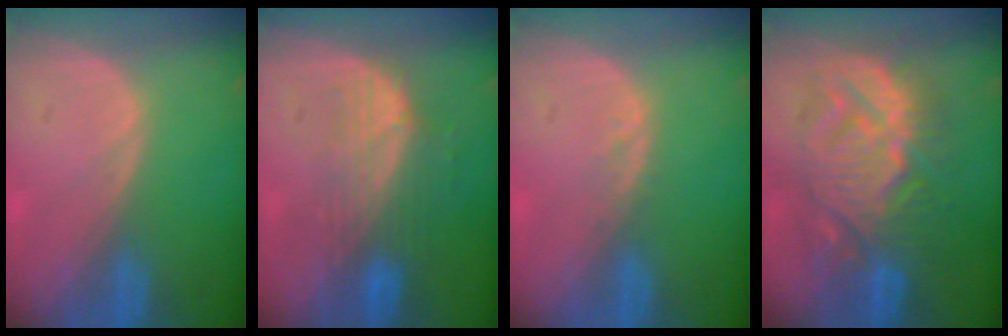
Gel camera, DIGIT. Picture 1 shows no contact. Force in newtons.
{"total": 7.6, "press": 6.8, "slide": 3.3}
{"total": 1.0, "press": 1.0, "slide": 0.2}
{"total": 11.5, "press": 11.5, "slide": 1.0}